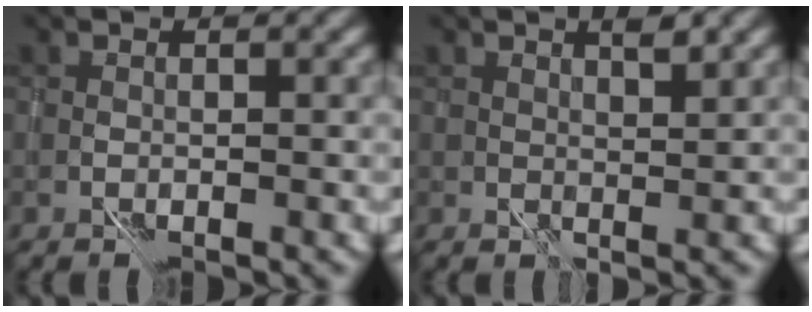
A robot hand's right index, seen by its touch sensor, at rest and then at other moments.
{"total": 2.4, "force": [2.2, -0.1, 0.9], "torque": [-0.009, 0.006, 0.039]}